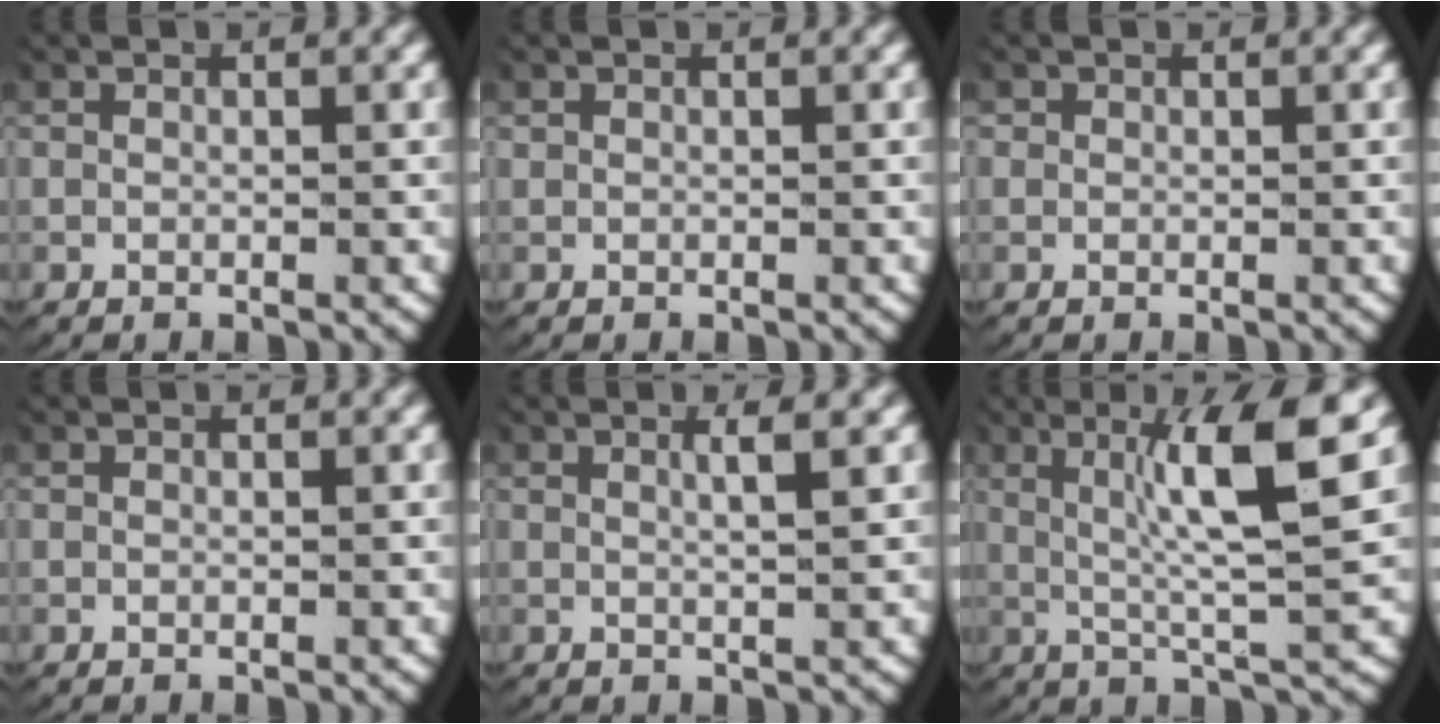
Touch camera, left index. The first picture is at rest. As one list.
[{"total": 0.0}, {"total": 0.6, "force": [0.2, 0.5, 0.0], "torque": [-0.003, -0.007, 0.005]}, {"total": 0.0}, {"total": 1.8, "force": [0.8, -0.3, 1.6], "torque": [-0.035, -0.005, 0.019]}, {"total": 7.8, "force": [2.1, 1.3, 7.4], "torque": [-0.121, 0.004, 0.034]}]